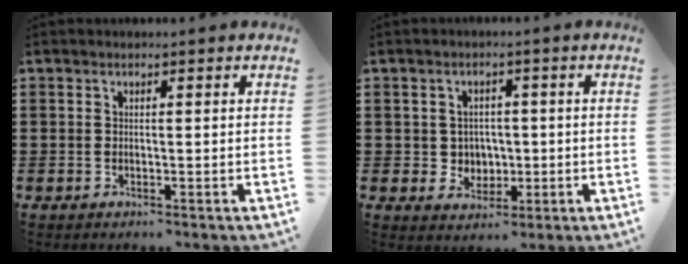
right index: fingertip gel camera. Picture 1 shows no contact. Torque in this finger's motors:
{"motor_torque": [1.27, 0.87, 0.23, 0.02]}